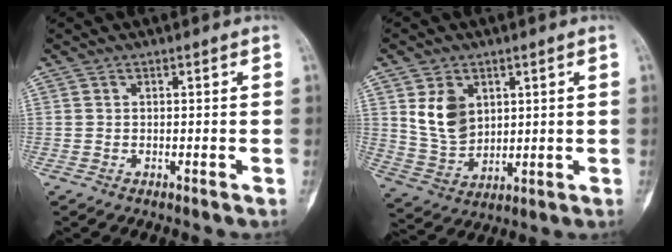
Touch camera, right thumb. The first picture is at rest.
{"total": 9.1, "force": [3.1, 6.6, 5.3], "torque": [-0.076, -0.019, 0.074]}